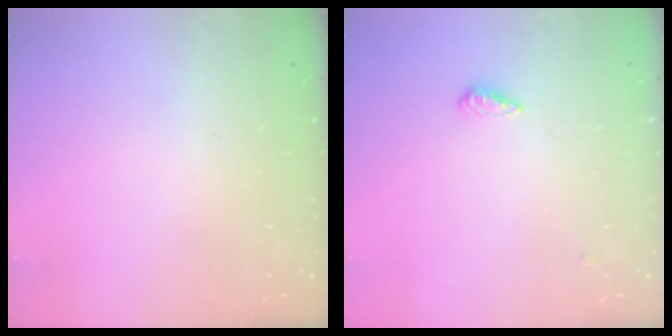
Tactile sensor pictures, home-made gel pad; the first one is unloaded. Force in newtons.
{"total": 3.5, "press": 3.5, "slide": 0.4}